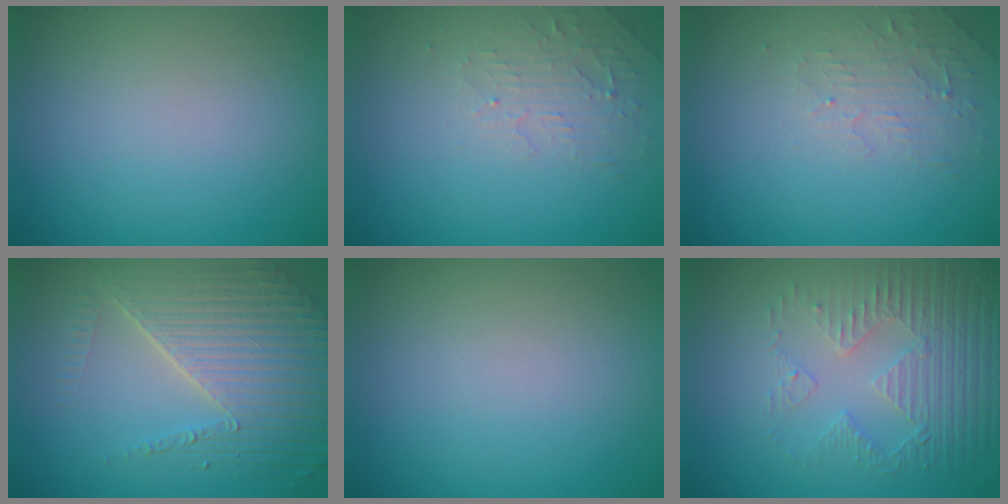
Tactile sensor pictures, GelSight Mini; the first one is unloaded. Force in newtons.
{"total": 2.4, "press": 2.3, "slide": 0.5}
{"total": 2.4, "press": 2.3, "slide": 0.5}
{"total": 6.7, "press": 5.0, "slide": 4.5}
{"total": 0.0}
{"total": 5.2, "press": 3.5, "slide": 3.9}